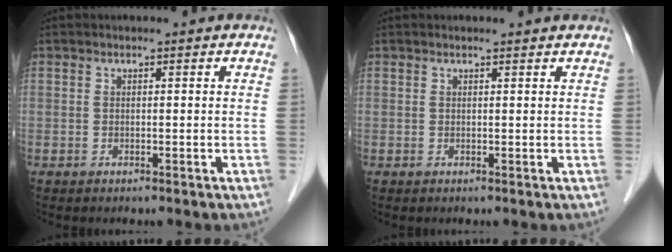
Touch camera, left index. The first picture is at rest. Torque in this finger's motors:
{"motor_torque": [0.21, -0.13, 0.03, 0.00]}